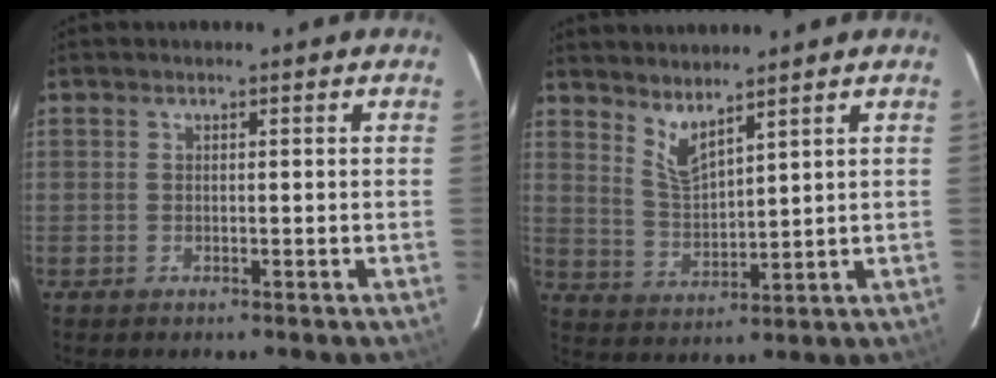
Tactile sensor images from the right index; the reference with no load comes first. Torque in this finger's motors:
{"motor_torque": [-0.02, 0.18, 0.04, 0.02]}